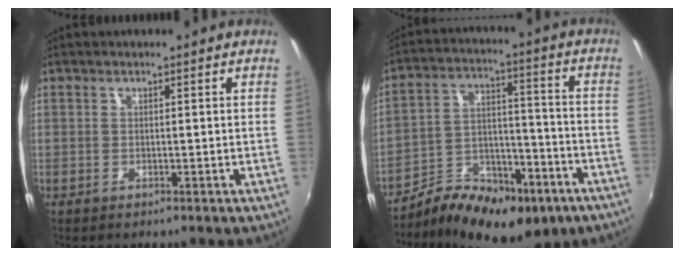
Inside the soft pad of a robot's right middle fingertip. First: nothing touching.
{"total": 19.7, "force": [-12.2, 9.9, 11.8], "torque": [-0.200, 0.003, -0.178]}